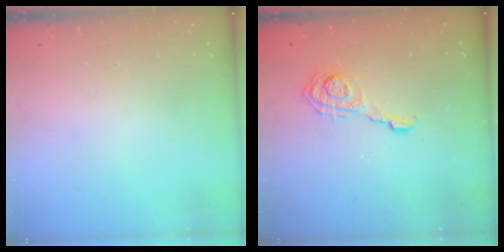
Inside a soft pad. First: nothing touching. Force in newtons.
{"total": 7.7, "press": 7.7, "slide": 0.2}